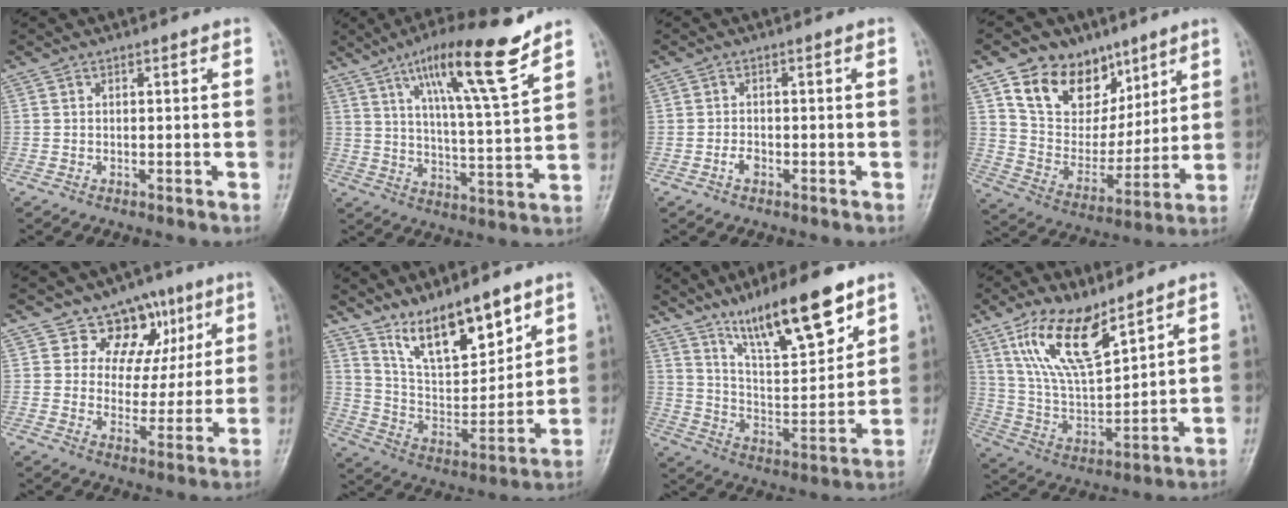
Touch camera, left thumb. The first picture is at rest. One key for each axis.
{"total": 15.4, "fx": 10.0, "fy": 1.6, "fz": 11.6, "tx": -0.185, "ty": -0.052, "tz": 0.167}
{"total": 1.7, "fx": -0.8, "fy": 1.0, "fz": 1.0, "tx": -0.020, "ty": 0.006, "tz": -0.018}
{"total": 17.3, "fx": 9.8, "fy": 12.2, "fz": 7.3, "tx": -0.073, "ty": -0.041, "tz": 0.179}
{"total": 11.2, "fx": 5.8, "fy": 8.7, "fz": 4.0, "tx": -0.005, "ty": -0.014, "tz": 0.087}
{"total": 14.7, "fx": 10.4, "fy": 5.3, "fz": 8.9, "tx": -0.113, "ty": -0.066, "tz": 0.199}
{"total": 17.3, "fx": 11.7, "fy": 4.4, "fz": 12.0, "tx": -0.174, "ty": -0.063, "tz": 0.211}
{"total": 14.7, "fx": 9.2, "fy": 5.4, "fz": 10.1, "tx": -0.169, "ty": -0.044, "tz": 0.188}